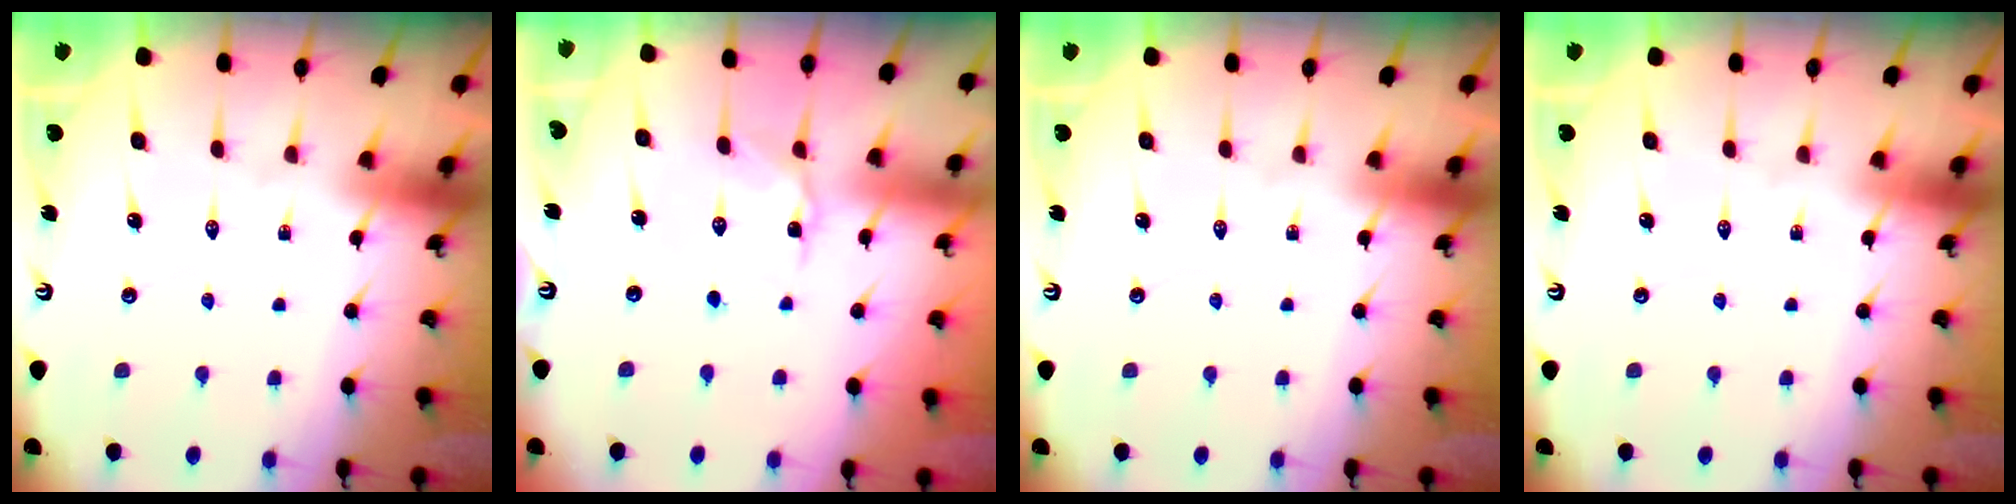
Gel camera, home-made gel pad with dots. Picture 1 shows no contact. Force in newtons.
{"total": 1.8, "press": 1.7, "slide": 0.2}
{"total": 0.0}
{"total": 0.0}